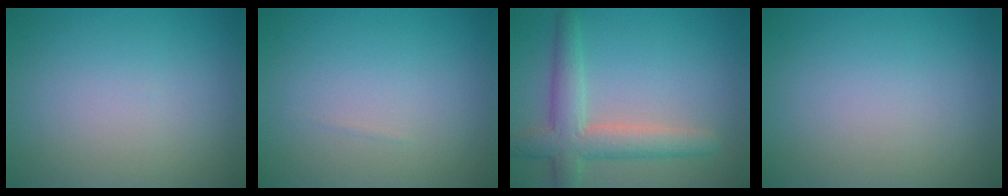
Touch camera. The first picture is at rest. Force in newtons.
{"total": 0.0}
{"total": 4.9, "press": 4.9, "slide": 0.3}
{"total": 0.0}